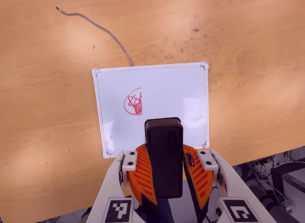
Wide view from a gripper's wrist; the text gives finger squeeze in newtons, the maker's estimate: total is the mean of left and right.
{"total": 10.9, "left": 10.2, "right": 11.5}